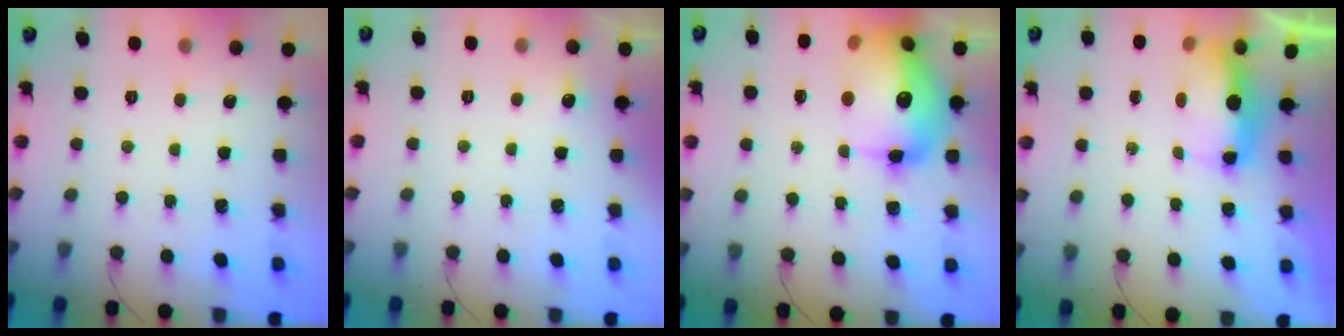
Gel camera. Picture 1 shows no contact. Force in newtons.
{"total": 11.0, "press": 3.4, "slide": 10.5}
{"total": 19.2, "press": 18.7, "slide": 4.1}
{"total": 5.9, "press": 5.8, "slide": 0.7}